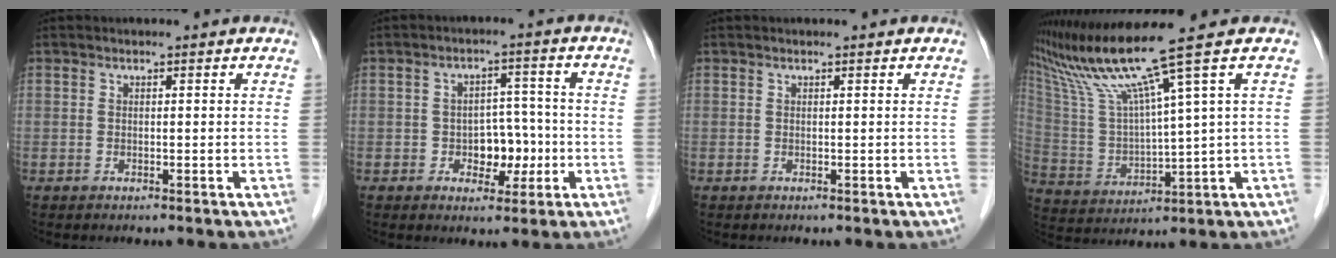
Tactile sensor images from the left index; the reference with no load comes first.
{"total": 5.4, "force": [-1.5, 3.6, 3.8], "torque": [-0.055, 0.015, -0.018]}
{"total": 0.7, "force": [0.6, 0.1, 0.2], "torque": [-0.007, 0.011, 0.012]}
{"total": 12.8, "force": [8.9, -2.9, 8.7], "torque": [-0.166, 0.000, 0.174]}